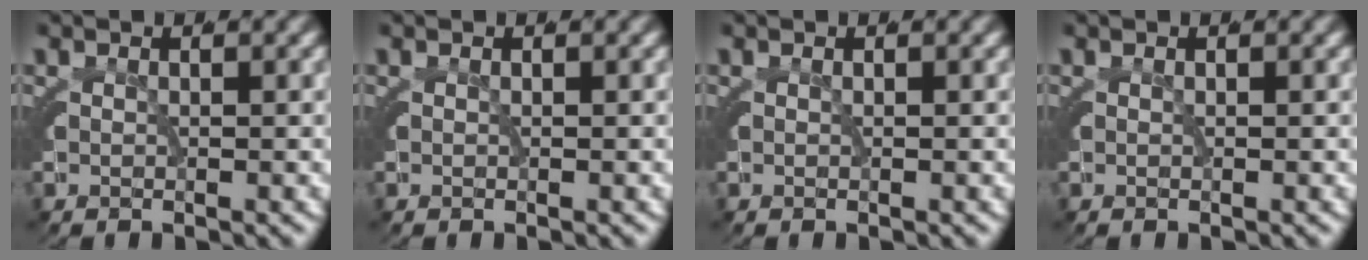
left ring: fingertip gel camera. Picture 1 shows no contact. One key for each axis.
{"total": 0.0}
{"total": 0.0}
{"total": 0.0}